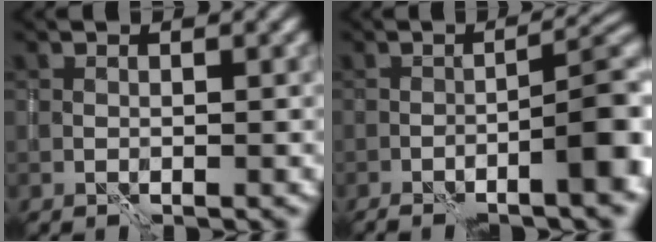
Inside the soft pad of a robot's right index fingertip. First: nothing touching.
{"total": 9.5, "force": [-4.8, 2.1, 7.9], "torque": [-0.091, 0.015, -0.066]}